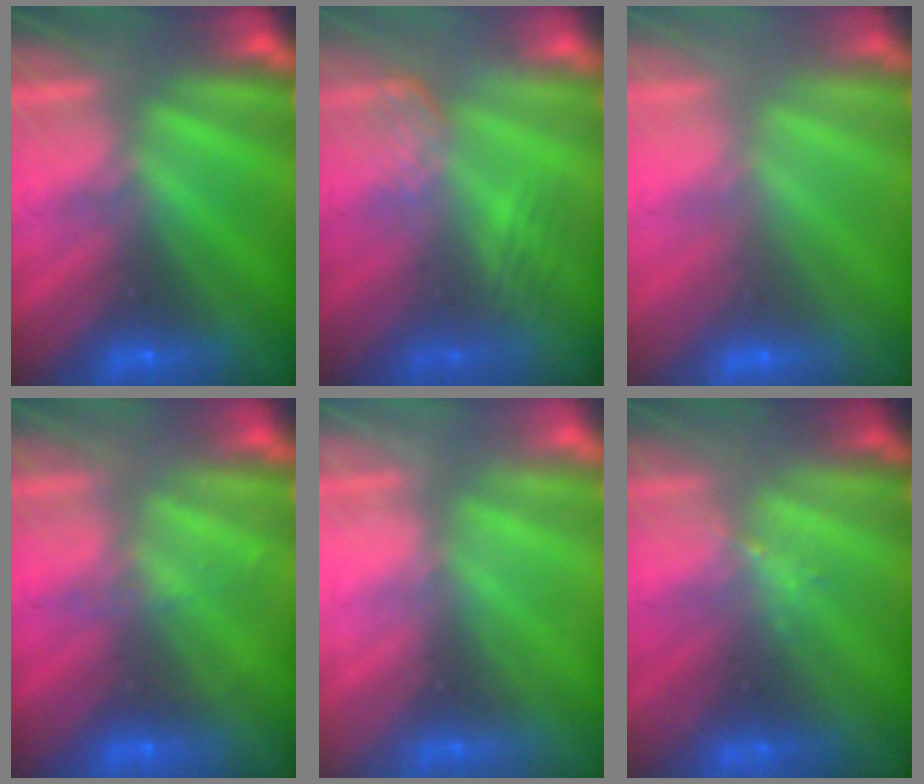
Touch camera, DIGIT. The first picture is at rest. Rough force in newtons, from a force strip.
{"total": 2.7}
{"total": 2.9}
{"total": 1.9}
{"total": 2.0}
{"total": 1.3}